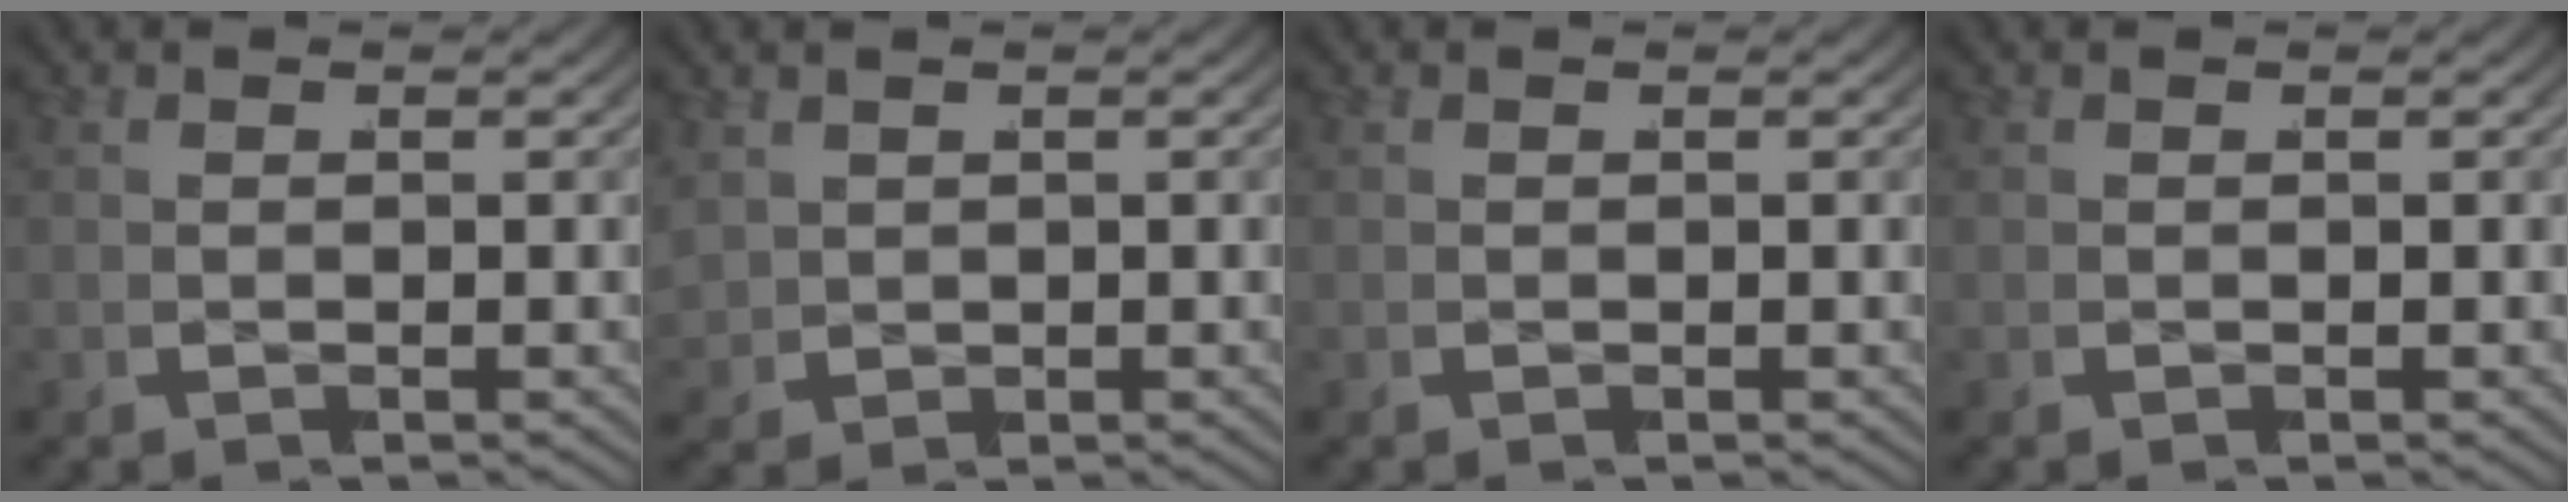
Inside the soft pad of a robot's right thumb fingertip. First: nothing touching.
{"total": 1.4, "force": [0.6, 1.2, 0.4], "torque": [-0.012, -0.006, 0.018]}
{"total": 0.0}
{"total": 0.0}